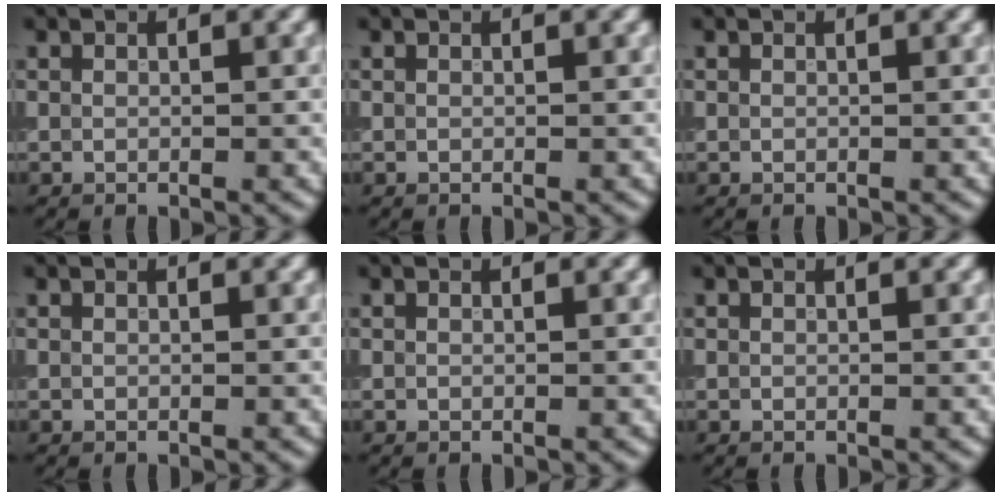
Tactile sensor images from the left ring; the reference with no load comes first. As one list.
[{"total": 0.0}, {"total": 0.0}, {"total": 0.0}, {"total": 0.0}, {"total": 0.0}]